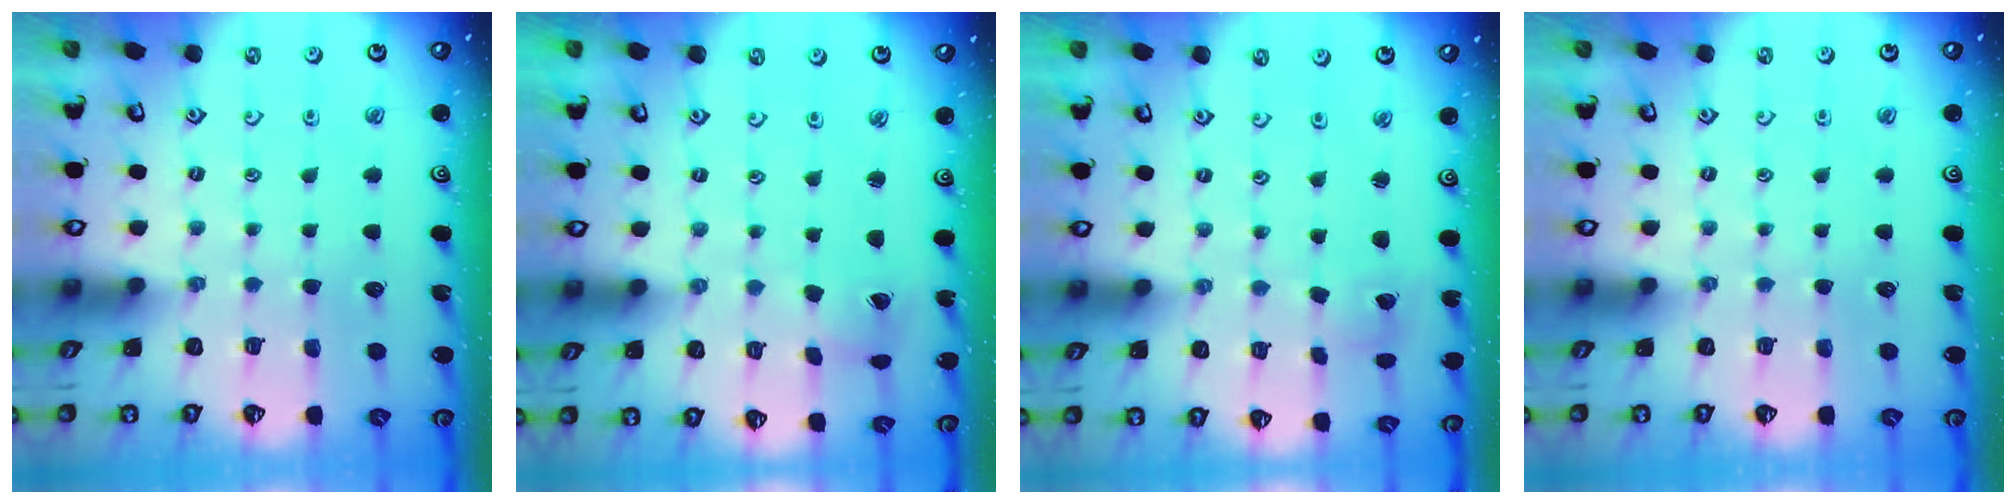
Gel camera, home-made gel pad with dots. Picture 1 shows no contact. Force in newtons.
{"total": 2.7, "press": 2.7, "slide": 0.4}
{"total": 2.3, "press": 2.3, "slide": 0.2}
{"total": 0.0}